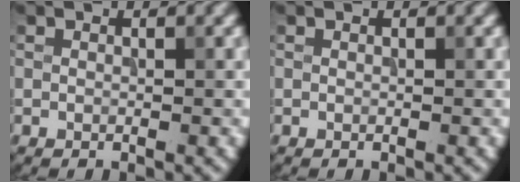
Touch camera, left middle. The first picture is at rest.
{"total": 0.0}